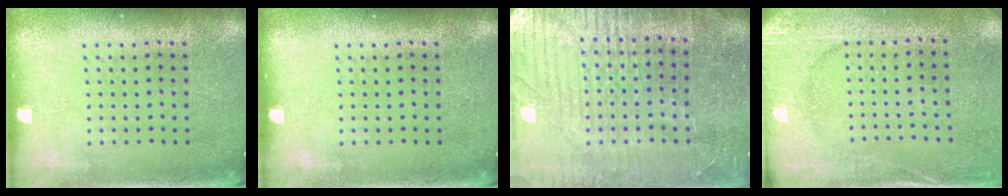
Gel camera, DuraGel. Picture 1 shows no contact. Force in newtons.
{"total": 0.0}
{"total": 4.4, "press": 4.2, "slide": 1.5}
{"total": 2.6, "press": 2.4, "slide": 1.0}